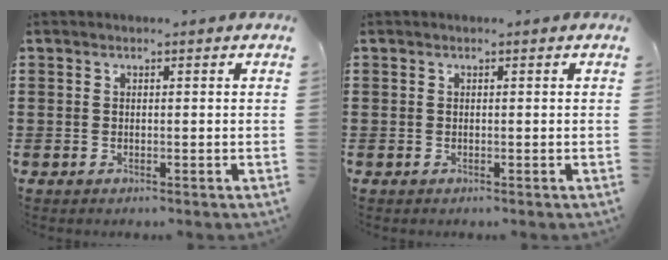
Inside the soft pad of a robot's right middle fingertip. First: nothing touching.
{"total": 0.0}